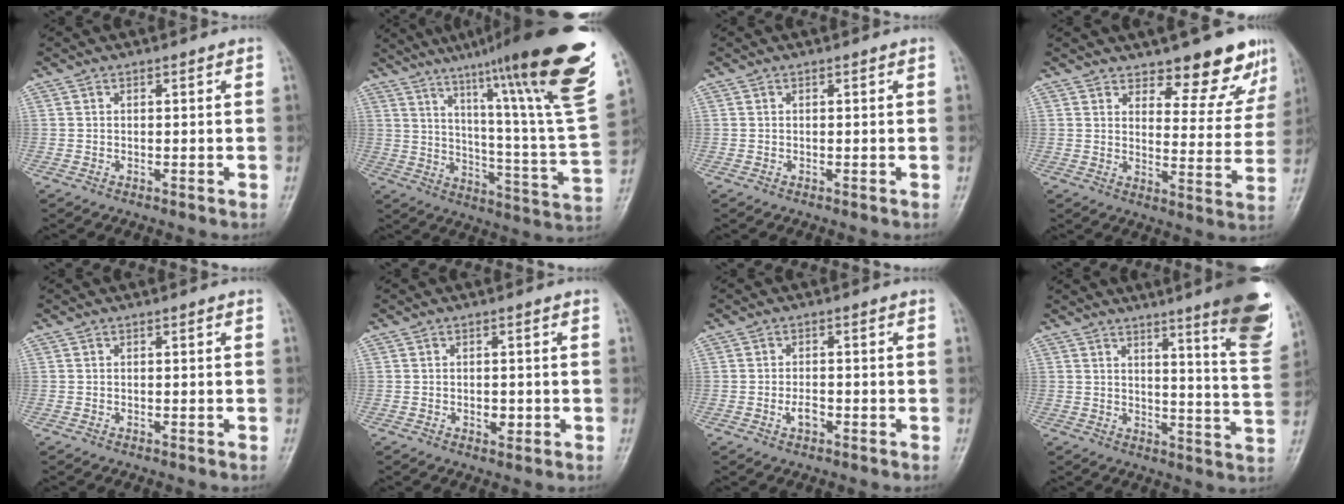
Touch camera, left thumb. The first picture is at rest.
{"total": 29.6, "force": [18.6, 2.5, 22.9], "torque": [-0.302, -0.085, 0.273]}
{"total": 0.0}
{"total": 11.0, "force": [8.9, 4.0, 5.0], "torque": [-0.025, -0.071, 0.116]}
{"total": 0.0}
{"total": 2.2, "force": [-0.4, 1.5, 1.6], "torque": [-0.017, 0.001, -0.003]}
{"total": 2.4, "force": [-0.9, 1.3, 1.7], "torque": [-0.028, 0.005, -0.017]}
{"total": 15.9, "force": [9.6, 1.8, 12.5], "torque": [-0.140, -0.060, 0.118]}